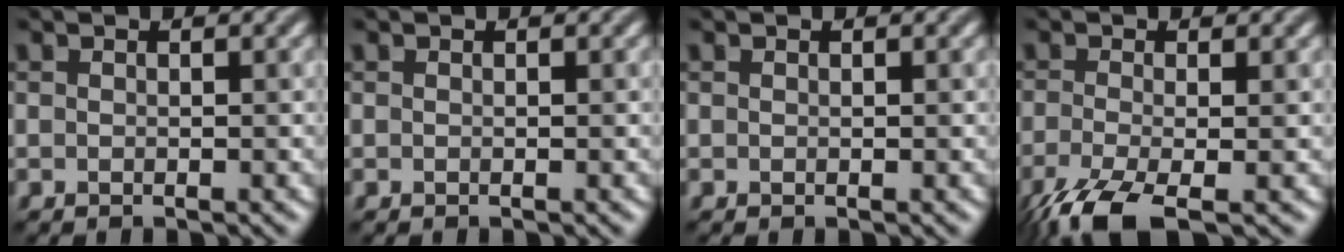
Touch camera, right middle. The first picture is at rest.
{"total": 0.0}
{"total": 0.0}
{"total": 6.1, "force": [-3.5, 1.9, 4.6], "torque": [-0.103, -0.020, -0.072]}